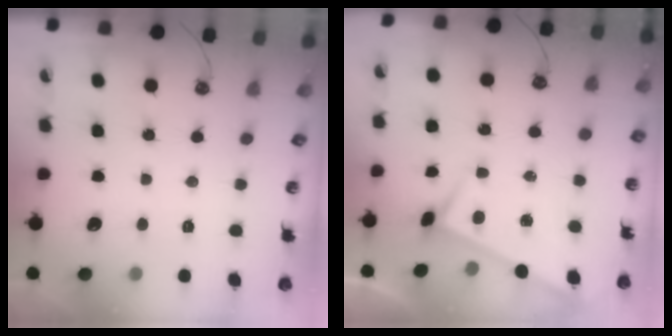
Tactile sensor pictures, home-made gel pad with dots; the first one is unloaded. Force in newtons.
{"total": 2.9, "press": 2.9, "slide": 0.3}